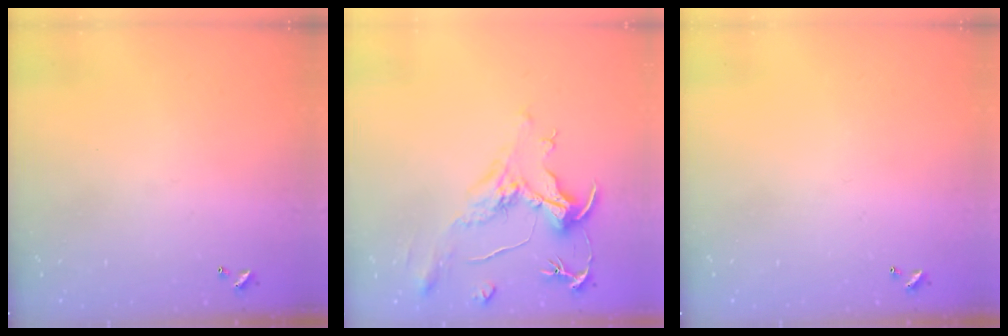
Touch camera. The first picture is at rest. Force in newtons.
{"total": 2.1, "press": 1.6, "slide": 1.3}
{"total": 0.0}